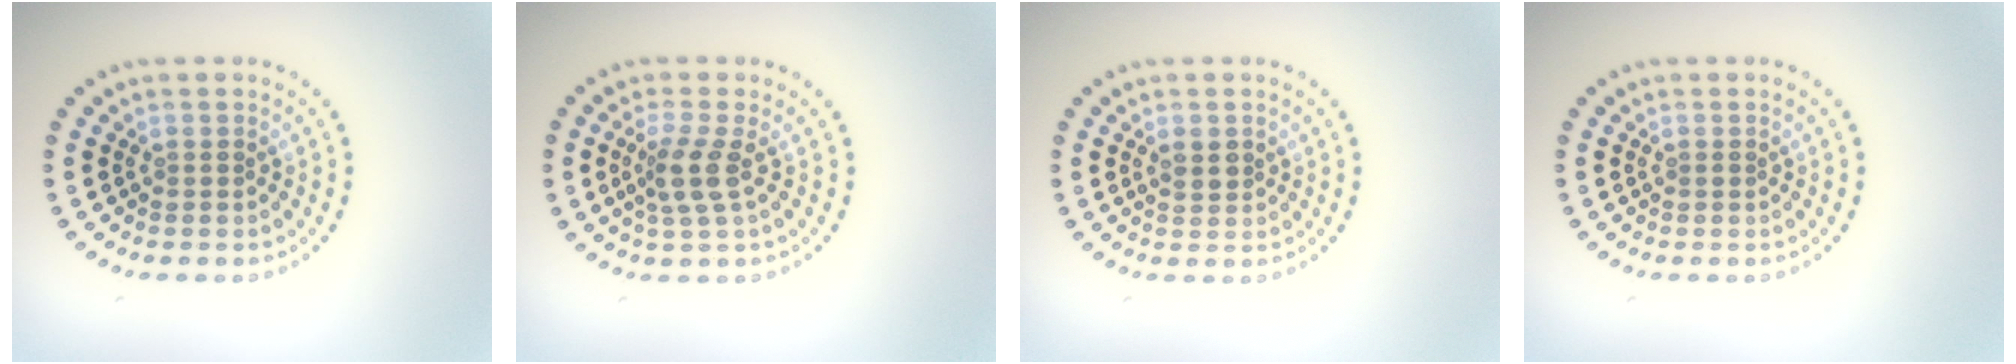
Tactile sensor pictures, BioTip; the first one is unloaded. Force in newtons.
{"total": 2.6, "press": 2.0, "slide": 1.7}
{"total": 1.3, "press": 1.3, "slide": 0.4}
{"total": 0.0}